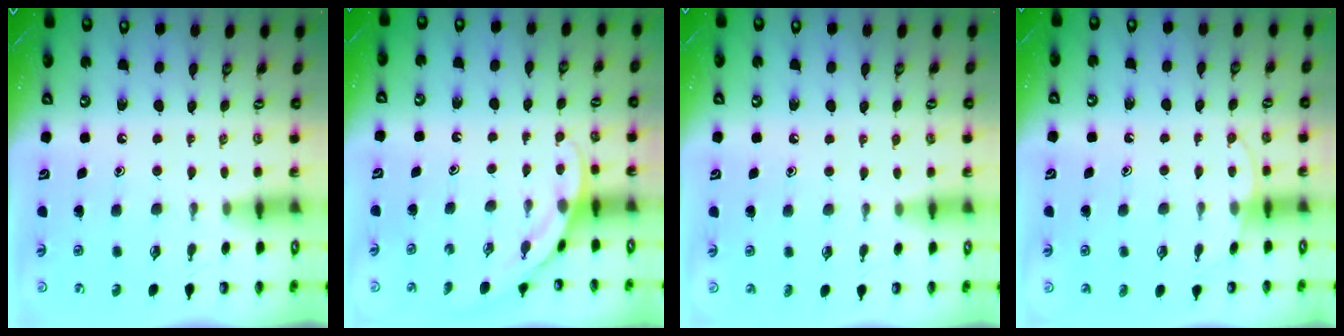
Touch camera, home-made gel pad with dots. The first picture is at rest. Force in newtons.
{"total": 4.2, "press": 4.2, "slide": 0.3}
{"total": 3.6, "press": 3.6, "slide": 0.3}
{"total": 5.6, "press": 5.6, "slide": 0.7}